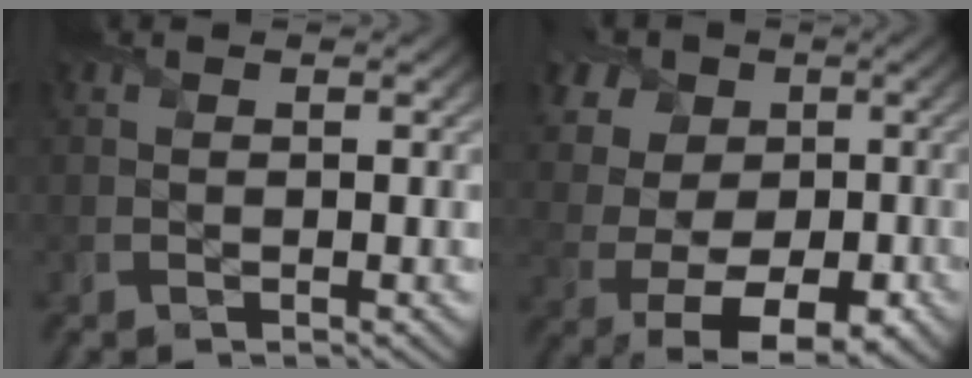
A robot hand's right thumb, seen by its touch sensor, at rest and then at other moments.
{"total": 11.6, "force": [2.2, 9.0, 6.9], "torque": [-0.148, 0.015, 0.030]}